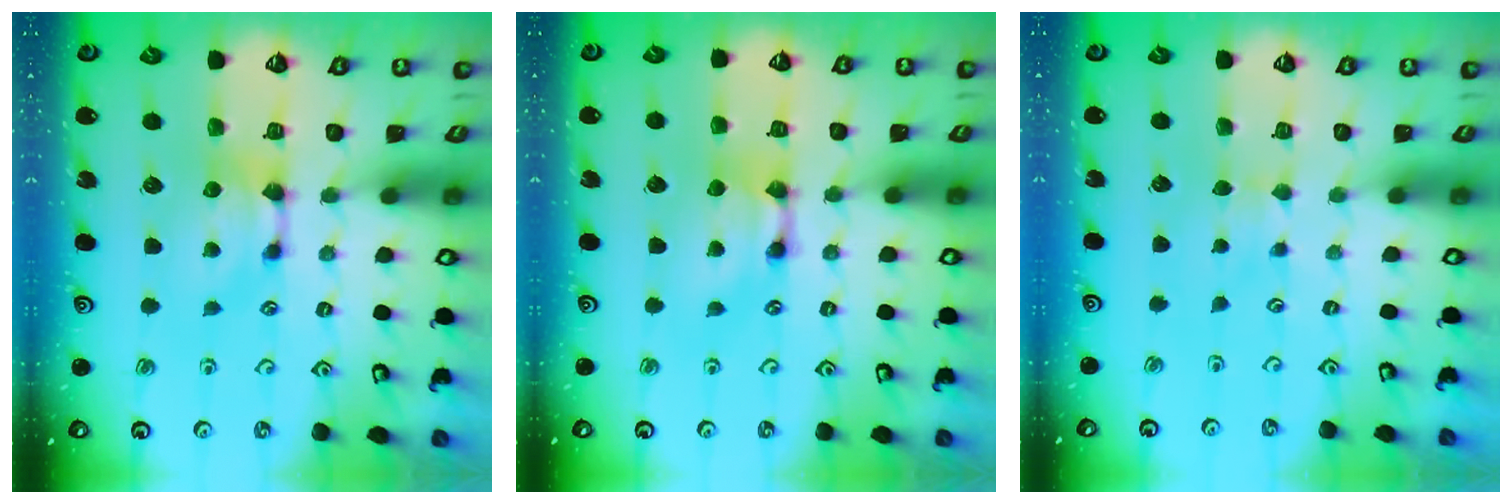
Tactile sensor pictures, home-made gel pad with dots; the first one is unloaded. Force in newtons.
{"total": 2.0, "press": 2.0, "slide": 0.1}
{"total": 2.4, "press": 2.3, "slide": 0.5}